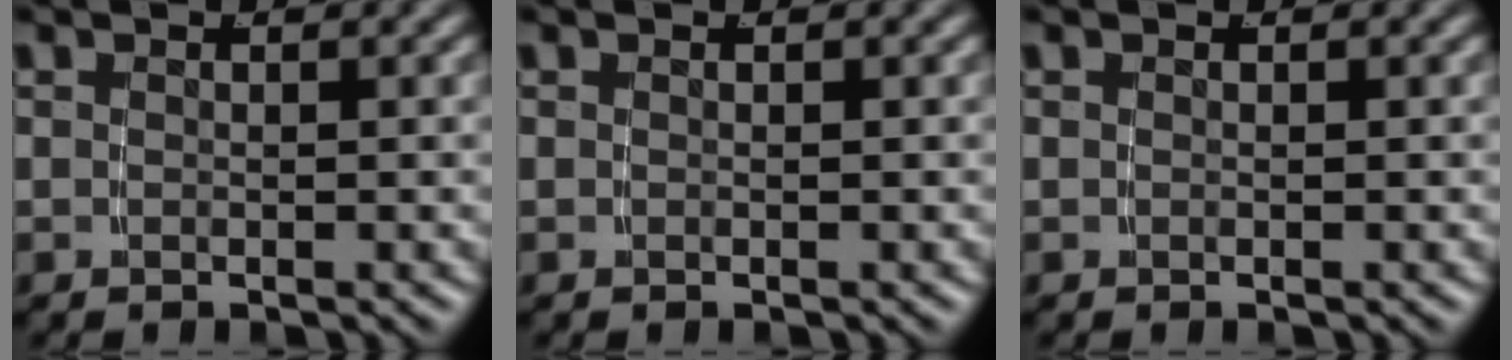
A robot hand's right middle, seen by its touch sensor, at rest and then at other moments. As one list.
[{"total": 0.0}, {"total": 0.0}]